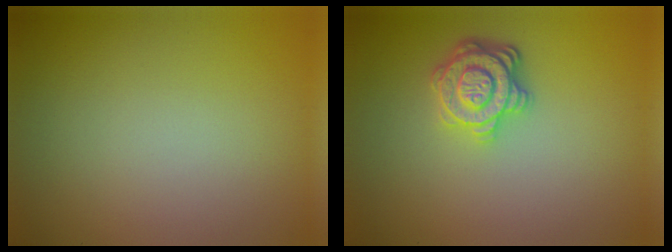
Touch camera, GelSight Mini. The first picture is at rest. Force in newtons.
{"total": 3.6, "press": 3.3, "slide": 1.5}